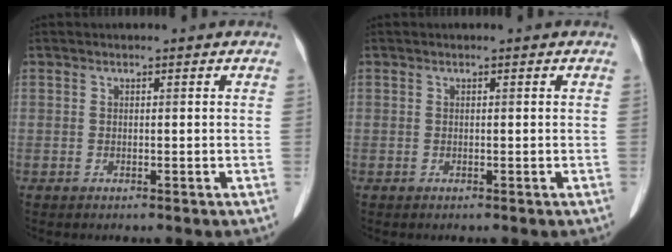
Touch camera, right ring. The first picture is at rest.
{"total": 0.0}